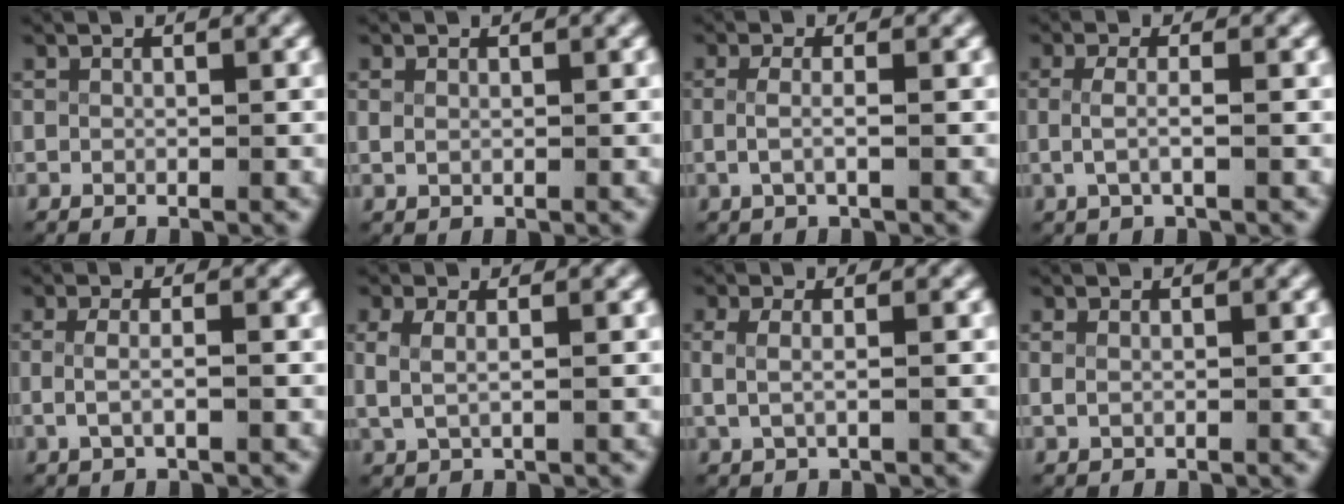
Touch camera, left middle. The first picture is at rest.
{"total": 0.7, "force": [0.3, 0.4, 0.4], "torque": [-0.015, -0.006, 0.014]}
{"total": 1.9, "force": [-0.4, 0.5, 1.8], "torque": [-0.050, -0.008, -0.003]}
{"total": 2.3, "force": [-0.3, 0.8, 2.1], "torque": [-0.056, -0.008, -0.002]}
{"total": 2.2, "force": [-0.5, 0.8, 1.9], "torque": [-0.052, -0.009, -0.004]}
{"total": 3.4, "force": [0.7, 2.3, 2.4], "torque": [-0.065, -0.003, 0.017]}
{"total": 2.8, "force": [0.4, 1.6, 2.3], "torque": [-0.060, -0.004, 0.008]}
{"total": 1.0, "force": [0.3, 0.7, 0.6], "torque": [-0.022, -0.007, 0.014]}